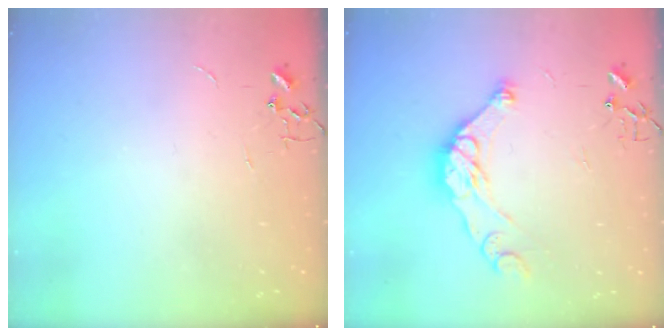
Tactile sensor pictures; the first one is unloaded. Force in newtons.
{"total": 12.7, "press": 12.7, "slide": 0.0}